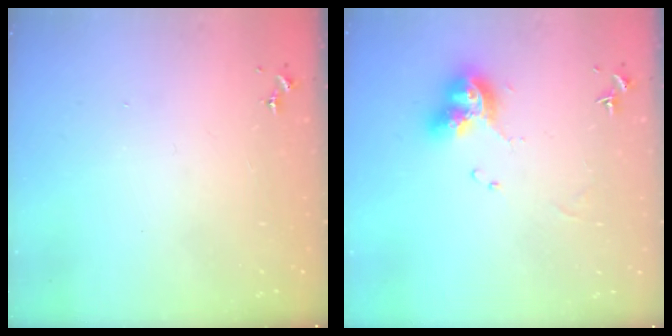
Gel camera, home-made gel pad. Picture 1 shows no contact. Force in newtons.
{"total": 10.9, "press": 10.9, "slide": 0.8}